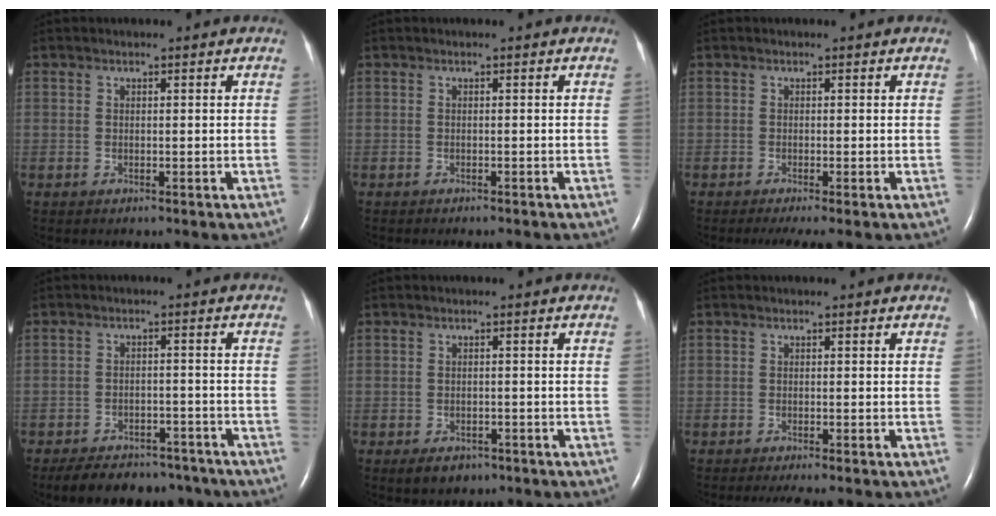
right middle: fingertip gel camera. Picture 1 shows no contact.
{"total": 3.5, "force": [-3.0, 0.7, 1.5], "torque": [-0.023, -0.006, -0.032]}
{"total": 3.0, "force": [-2.2, 0.0, 2.1], "torque": [-0.034, -0.011, -0.033]}
{"total": 11.5, "force": [-9.6, 5.1, 3.8], "torque": [-0.061, 0.003, -0.124]}
{"total": 3.2, "force": [-2.1, 2.0, 1.3], "torque": [-0.024, 0.000, -0.021]}
{"total": 3.3, "force": [-2.8, -0.1, 1.9], "torque": [-0.027, -0.008, -0.040]}